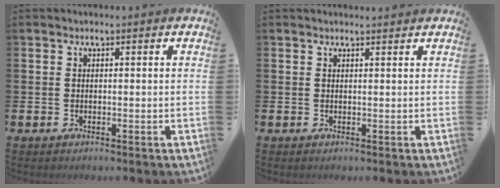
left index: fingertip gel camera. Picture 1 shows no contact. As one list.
[{"total": 0.8, "force": [0.8, 0.0, 0.2], "torque": [0.008, -0.005, 0.012]}]